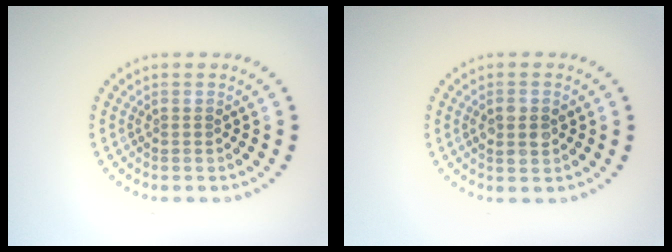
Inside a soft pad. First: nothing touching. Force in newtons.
{"total": 1.9, "press": 1.9, "slide": 0.2}